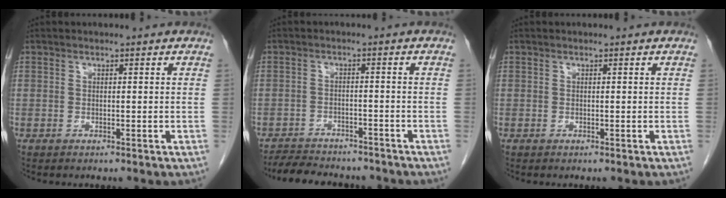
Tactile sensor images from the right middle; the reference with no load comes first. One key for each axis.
{"total": 9.7, "fx": -8.9, "fy": 2.7, "fz": 2.8, "tx": -0.046, "ty": 0.004, "tz": -0.126}
{"total": 0.0}